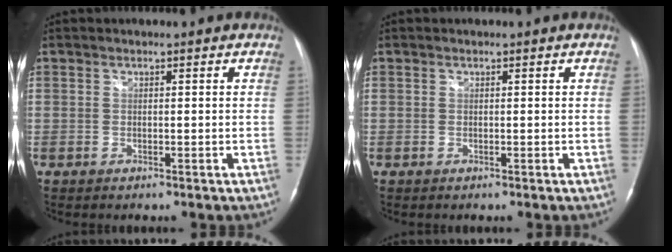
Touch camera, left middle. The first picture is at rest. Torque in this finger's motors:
{"motor_torque": [-0.02, -0.01, 0.03, 0.00]}